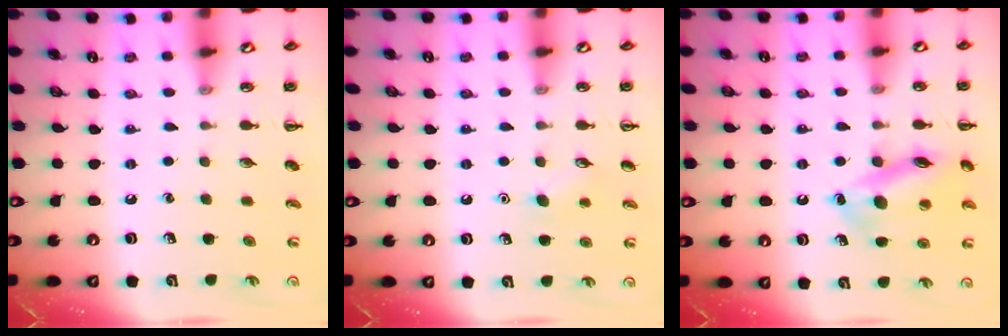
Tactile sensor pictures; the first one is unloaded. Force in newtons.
{"total": 6.2, "press": 6.1, "slide": 1.4}
{"total": 15.0, "press": 14.9, "slide": 1.4}